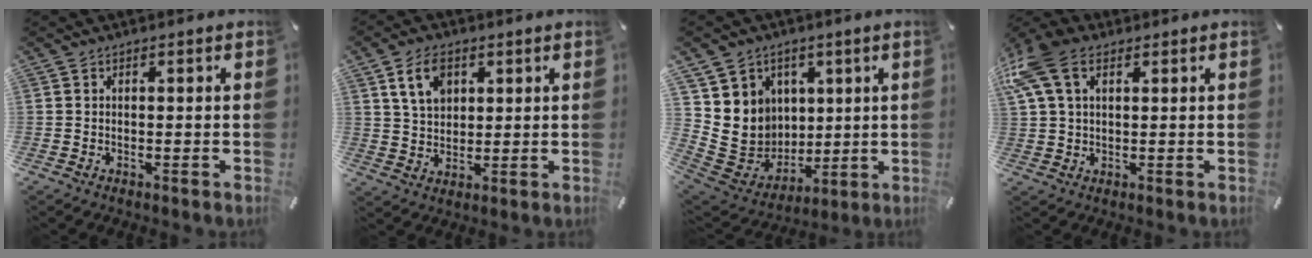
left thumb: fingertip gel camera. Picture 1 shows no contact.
{"total": 7.7, "force": [3.3, 5.6, 4.1], "torque": [-0.087, 0.005, 0.060]}
{"total": 11.2, "force": [2.4, 10.9, 0.4], "torque": [-0.006, -0.034, 0.064]}
{"total": 10.6, "force": [4.5, 7.1, 6.4], "torque": [-0.161, 0.003, 0.087]}